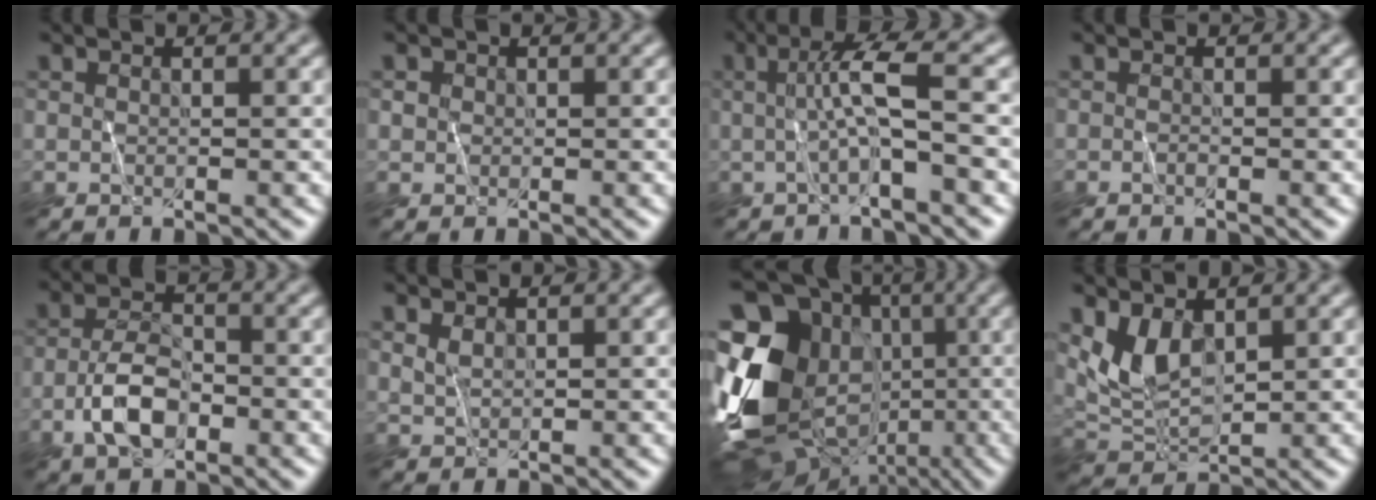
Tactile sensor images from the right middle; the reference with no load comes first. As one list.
[{"total": 0.7, "force": [-0.1, 0.6, -0.3], "torque": [0.009, 0.003, 0.008]}, {"total": 3.6, "force": [-0.3, 0.4, 3.6], "torque": [-0.068, 0.010, -0.001]}, {"total": 0.5, "force": [-0.5, -0.1, -0.1], "torque": [0.002, 0.003, -0.004]}, {"total": 4.2, "force": [-2.1, 2.1, 3.0], "torque": [-0.054, 0.008, -0.039]}, {"total": 0.8, "force": [0.5, 0.6, 0.3], "torque": [-0.010, 0.004, 0.024]}, {"total": 18.2, "force": [-2.2, 14.9, 10.1], "torque": [-0.218, 0.001, -0.018]}, {"total": 3.6, "force": [1.3, 2.2, 2.6], "torque": [-0.060, -0.004, 0.042]}]